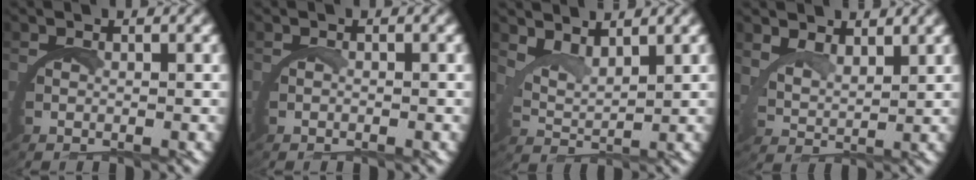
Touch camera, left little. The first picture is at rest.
{"total": 0.6, "force": [-0.2, -0.5, -0.1], "torque": [-0.007, -0.005, -0.002]}
{"total": 3.4, "force": [2.9, 1.1, 1.4], "torque": [-0.043, -0.005, 0.048]}
{"total": 3.2, "force": [3.0, 0.7, 0.9], "torque": [-0.035, -0.009, 0.056]}